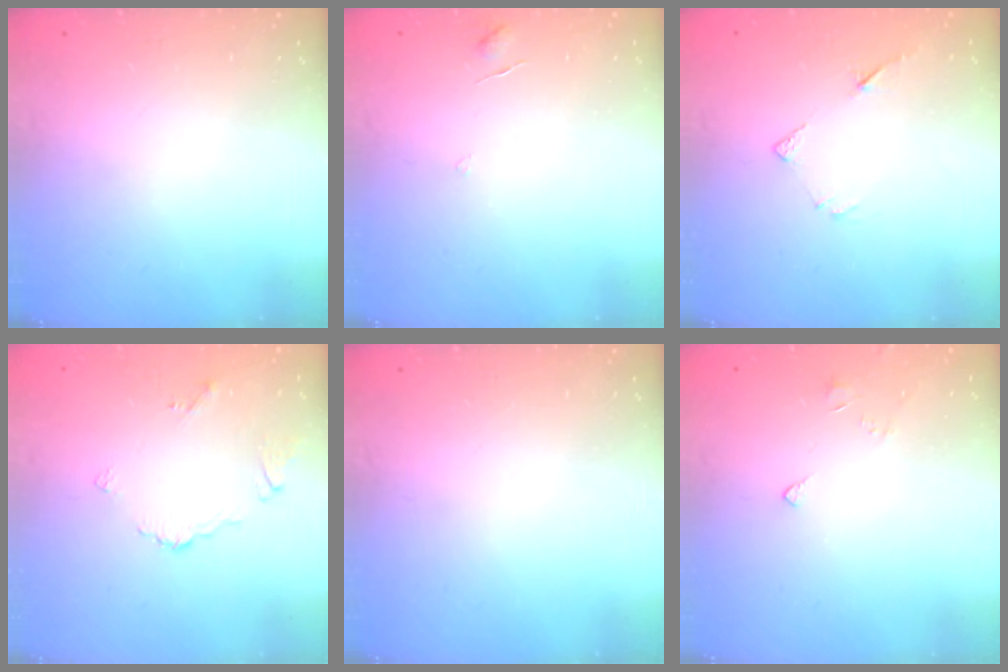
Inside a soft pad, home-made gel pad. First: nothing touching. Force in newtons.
{"total": 2.9, "press": 2.9, "slide": 0.2}
{"total": 4.9, "press": 4.9, "slide": 0.5}
{"total": 3.0, "press": 2.9, "slide": 0.6}
{"total": 0.0}
{"total": 2.5, "press": 2.4, "slide": 0.6}